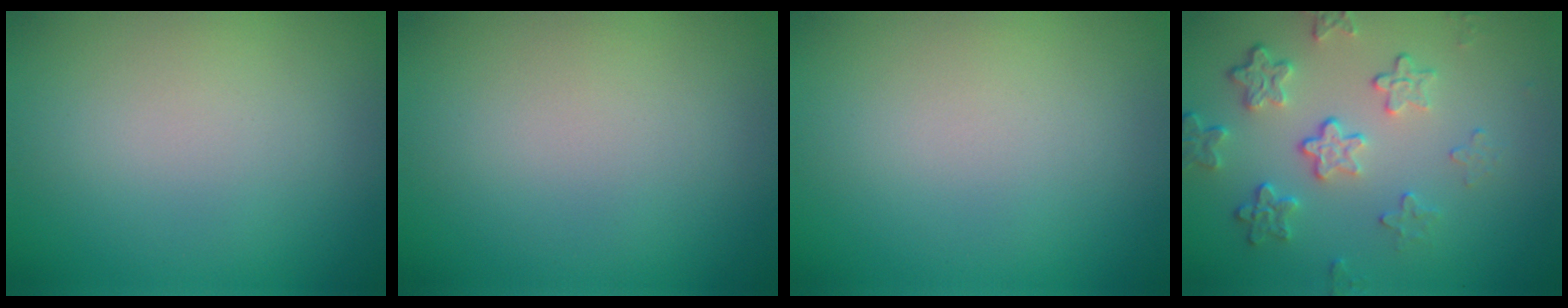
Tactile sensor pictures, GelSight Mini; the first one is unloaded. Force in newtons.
{"total": 0.0}
{"total": 0.0}
{"total": 4.4, "press": 3.2, "slide": 3.0}